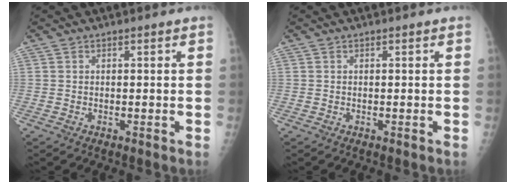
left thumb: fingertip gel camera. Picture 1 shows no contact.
{"total": 0.0}